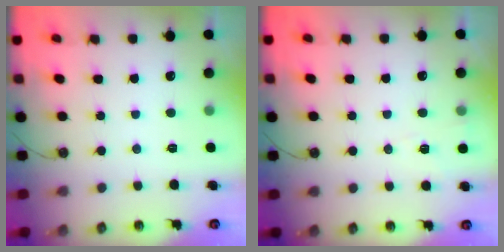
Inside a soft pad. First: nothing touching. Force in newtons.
{"total": 4.3, "press": 4.2, "slide": 1.0}